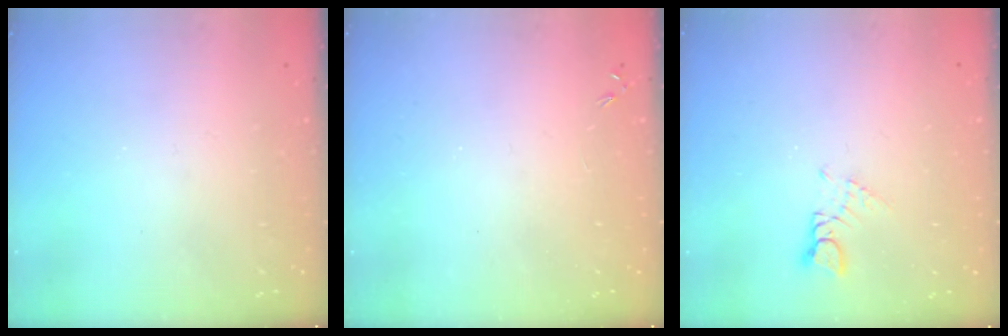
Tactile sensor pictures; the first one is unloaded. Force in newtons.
{"total": 0.0}
{"total": 1.6, "press": 1.6, "slide": 0.2}